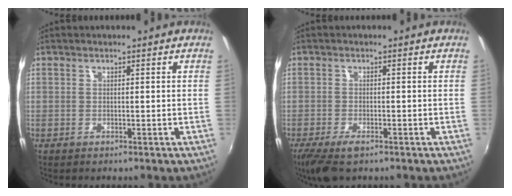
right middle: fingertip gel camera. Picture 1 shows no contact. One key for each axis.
{"total": 6.3, "fx": -4.4, "fy": 1.9, "fz": 4.2, "tx": -0.100, "ty": -0.027, "tz": -0.079}